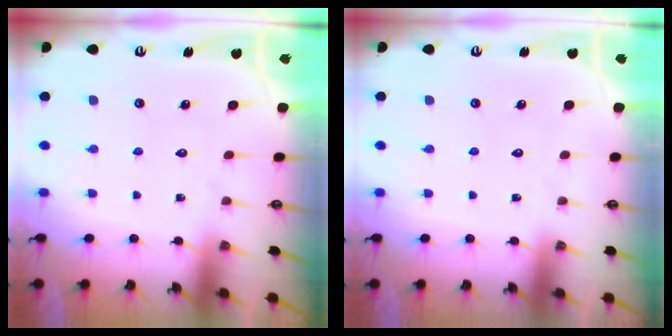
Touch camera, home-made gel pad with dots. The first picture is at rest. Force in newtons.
{"total": 0.0}